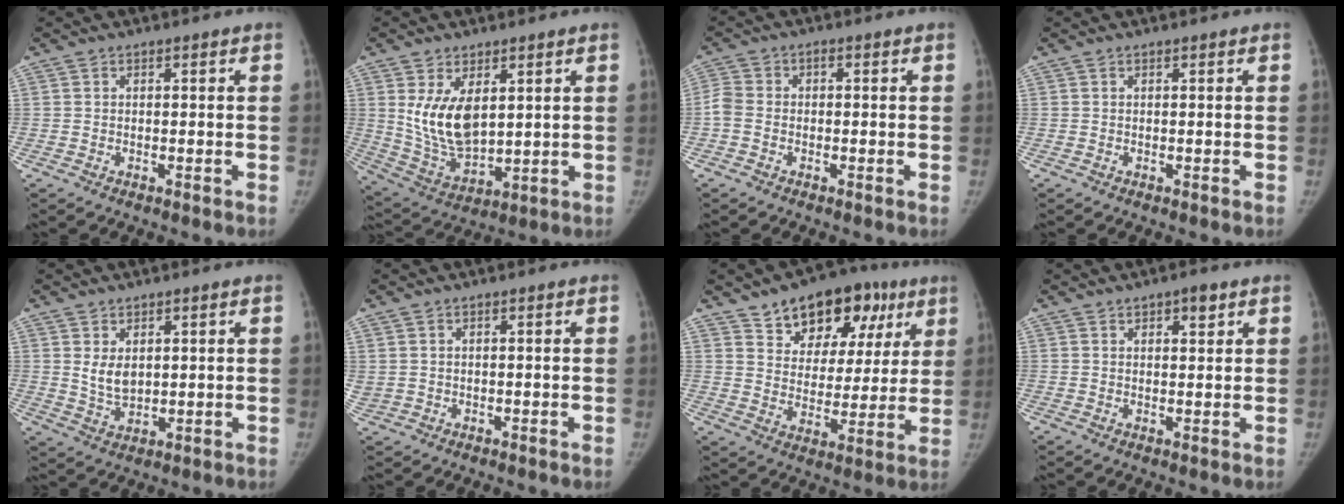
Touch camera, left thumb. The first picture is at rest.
{"total": 11.5, "force": [3.2, 6.4, 9.0], "torque": [-0.149, -0.027, 0.079]}
{"total": 3.5, "force": [-1.1, 2.5, 2.1], "torque": [-0.049, 0.008, -0.031]}
{"total": 0.0}
{"total": 4.5, "force": [1.5, 2.8, 3.2], "torque": [-0.046, -0.018, 0.037]}
{"total": 2.2, "force": [0.7, 1.9, 0.9], "torque": [-0.029, 0.002, 0.022]}
{"total": 18.1, "force": [10.3, 11.0, 10.0], "torque": [-0.089, -0.021, 0.155]}
{"total": 3.1, "force": [1.9, 1.2, 2.1], "torque": [-0.019, -0.008, 0.027]}